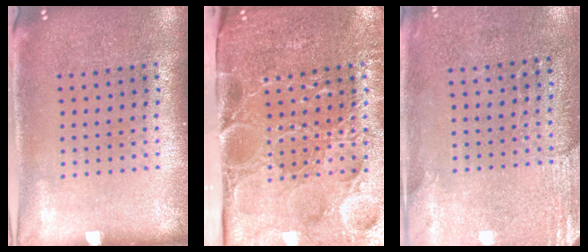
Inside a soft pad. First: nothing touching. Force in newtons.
{"total": 5.1, "press": 4.2, "slide": 2.8}
{"total": 2.6, "press": 2.3, "slide": 1.2}